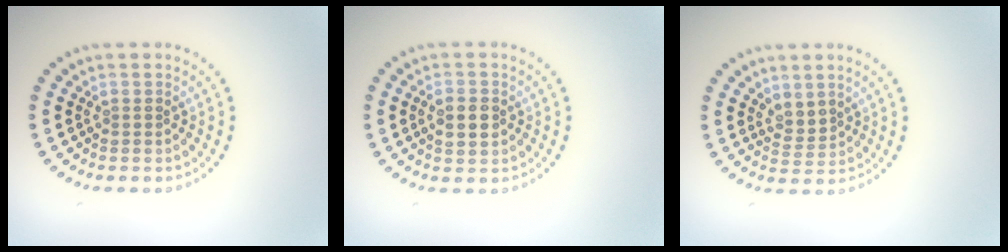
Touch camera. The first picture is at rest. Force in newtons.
{"total": 2.5, "press": 2.5, "slide": 0.1}
{"total": 1.6, "press": 1.4, "slide": 0.9}